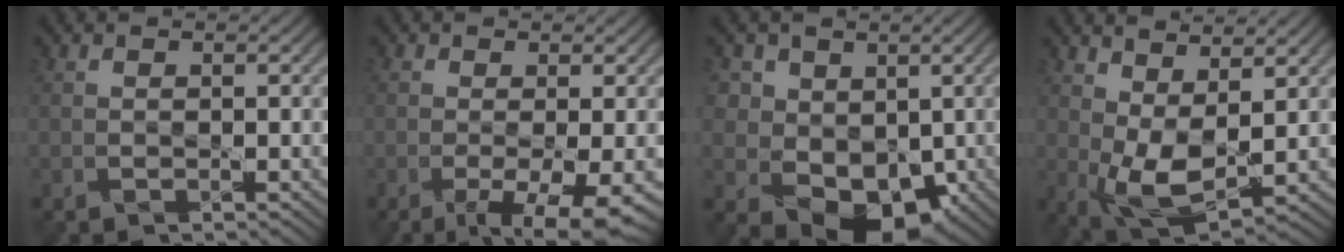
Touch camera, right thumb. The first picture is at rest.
{"total": 7.2, "force": [-2.9, 2.5, 6.1], "torque": [-0.115, -0.012, -0.038]}
{"total": 9.3, "force": [1.1, 7.8, 4.9], "torque": [-0.099, -0.008, 0.003]}
{"total": 6.5, "force": [1.8, 2.8, 5.6], "torque": [-0.127, 0.002, 0.038]}